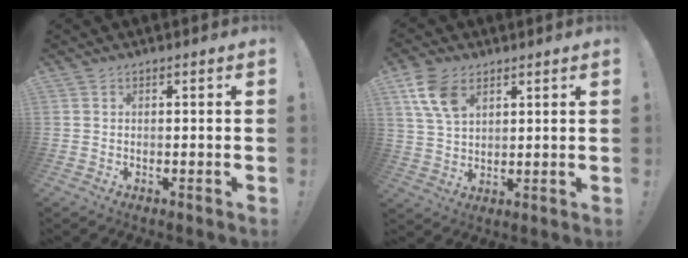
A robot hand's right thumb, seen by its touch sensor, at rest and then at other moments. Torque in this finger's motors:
{"motor_torque": [0.12, 0.28, 0.89, 0.32, 0.31]}